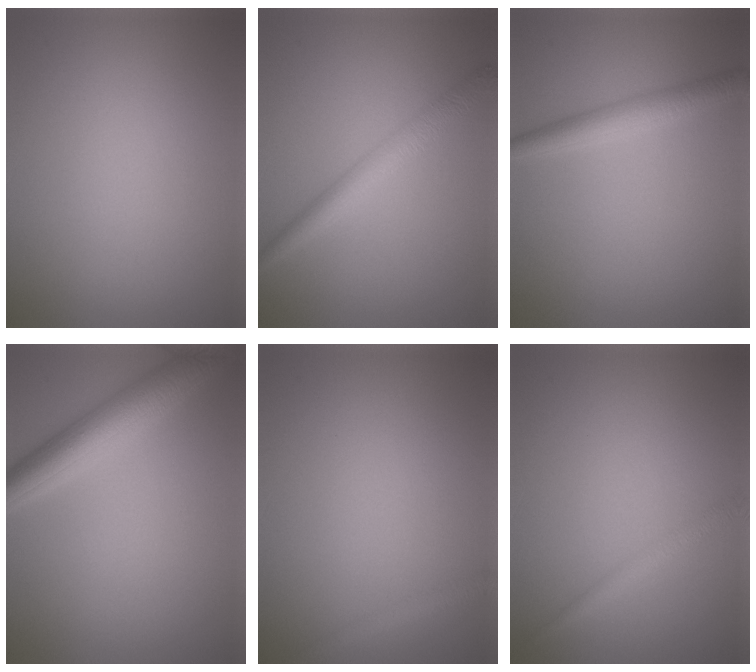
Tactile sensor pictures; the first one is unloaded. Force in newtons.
{"total": 3.3, "press": 3.3, "slide": 0.0}
{"total": 2.8, "press": 2.8, "slide": 0.0}
{"total": 5.3, "press": 5.3, "slide": 0.1}
{"total": 1.3, "press": 1.2, "slide": 0.1}
{"total": 1.7, "press": 1.7, "slide": 0.1}